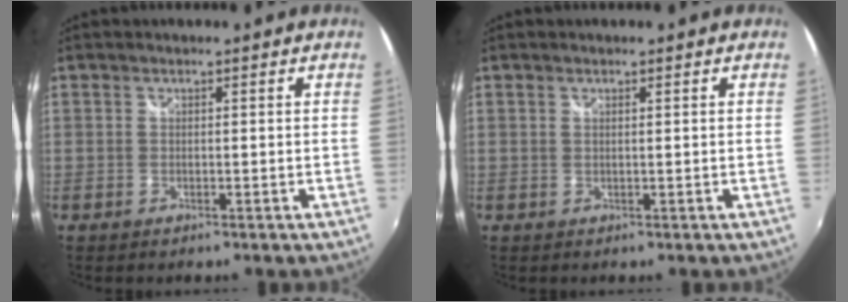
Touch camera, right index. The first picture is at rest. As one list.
[{"total": 0.0}]